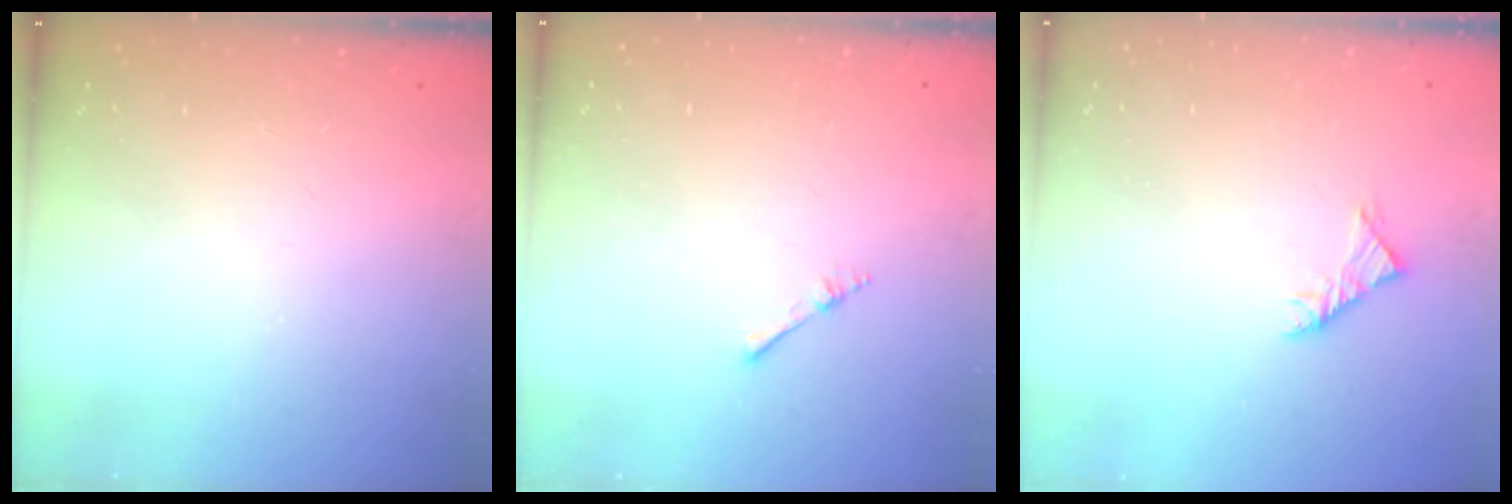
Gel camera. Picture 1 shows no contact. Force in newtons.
{"total": 2.2, "press": 2.1, "slide": 0.3}
{"total": 2.9, "press": 2.8, "slide": 0.8}